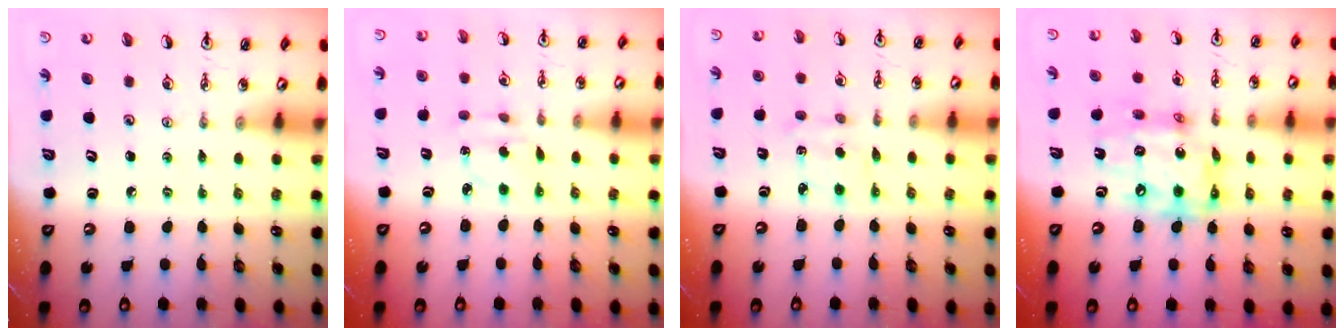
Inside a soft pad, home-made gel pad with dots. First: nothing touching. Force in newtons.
{"total": 3.1, "press": 3.1, "slide": 0.6}
{"total": 3.0, "press": 2.9, "slide": 0.6}
{"total": 14.8, "press": 14.7, "slide": 1.2}